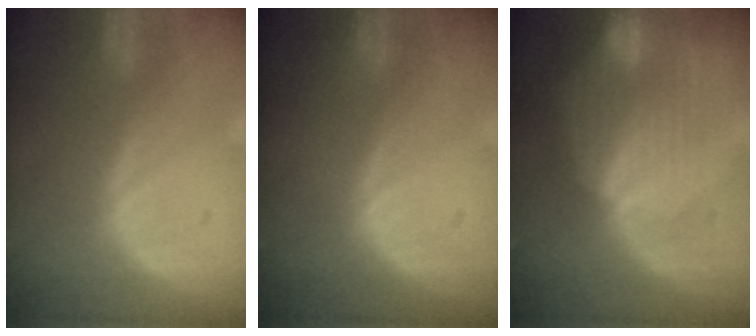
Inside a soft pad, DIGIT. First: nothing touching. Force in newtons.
{"total": 0.0}
{"total": 8.6, "press": 8.0, "slide": 3.2}